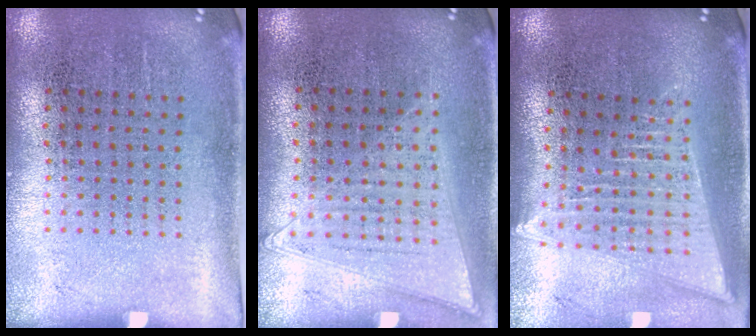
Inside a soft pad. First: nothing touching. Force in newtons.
{"total": 1.1, "press": 1.0, "slide": 0.3}
{"total": 2.0, "press": 1.8, "slide": 1.0}